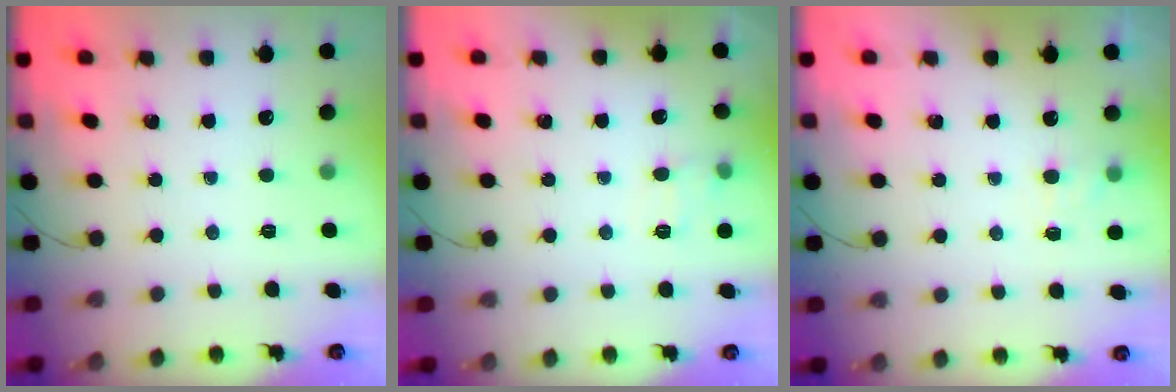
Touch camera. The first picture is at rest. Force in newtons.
{"total": 5.9, "press": 5.6, "slide": 1.9}
{"total": 5.6, "press": 5.5, "slide": 1.3}